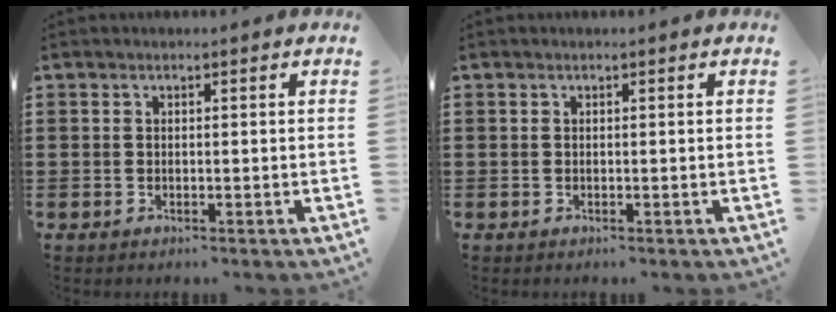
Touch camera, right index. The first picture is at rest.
{"total": 0.0}